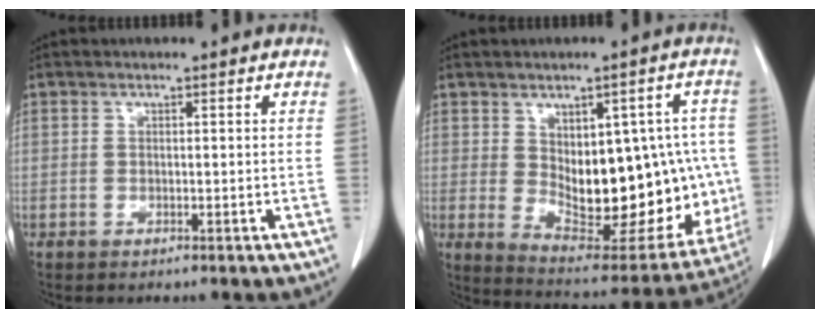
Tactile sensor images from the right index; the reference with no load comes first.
{"total": 20.6, "force": [-0.4, 9.4, 18.3], "torque": [-0.230, 0.011, 0.030]}